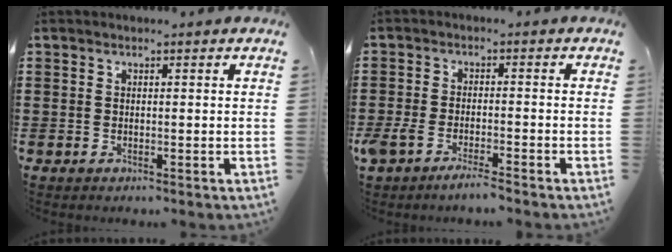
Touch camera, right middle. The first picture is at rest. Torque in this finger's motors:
{"motor_torque": [0.27, -0.16, 0.11, 0.06]}